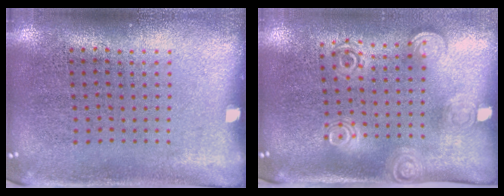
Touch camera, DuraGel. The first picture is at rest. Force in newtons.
{"total": 1.7, "press": 1.3, "slide": 1.1}